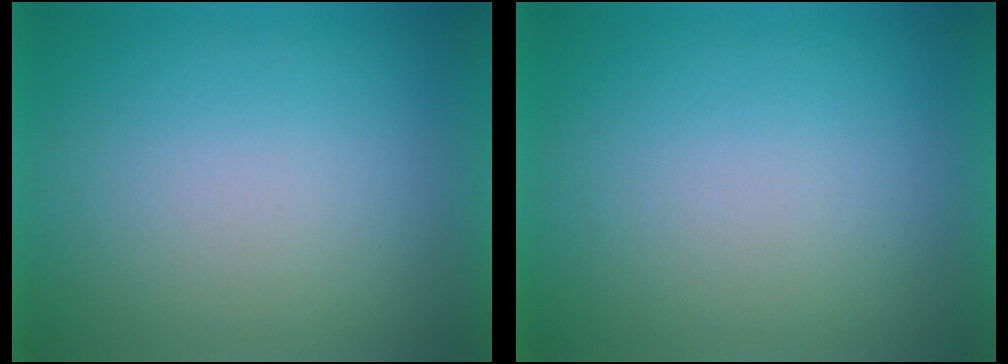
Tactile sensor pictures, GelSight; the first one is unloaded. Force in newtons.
{"total": 1.0}